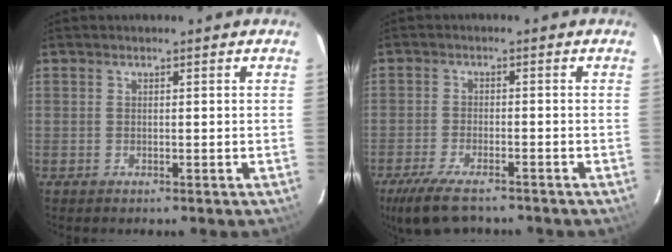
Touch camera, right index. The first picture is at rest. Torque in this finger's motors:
{"motor_torque": [0.88, -0.58, 0.33, 0.08]}